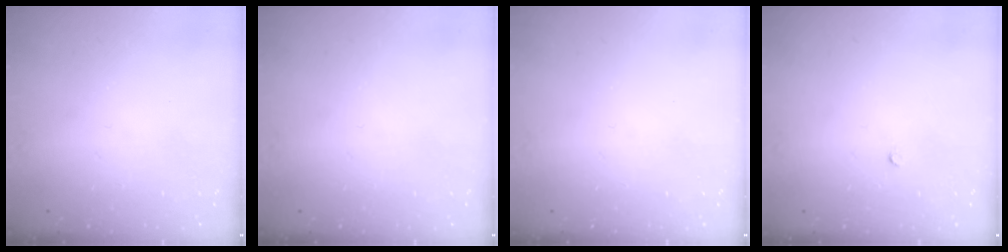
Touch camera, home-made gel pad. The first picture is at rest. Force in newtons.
{"total": 0.0}
{"total": 0.0}
{"total": 2.2, "press": 2.2, "slide": 0.3}